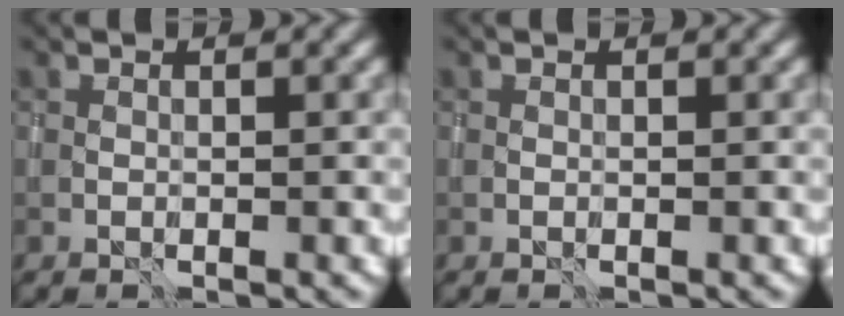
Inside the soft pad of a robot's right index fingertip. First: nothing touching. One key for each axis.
{"total": 0.0}